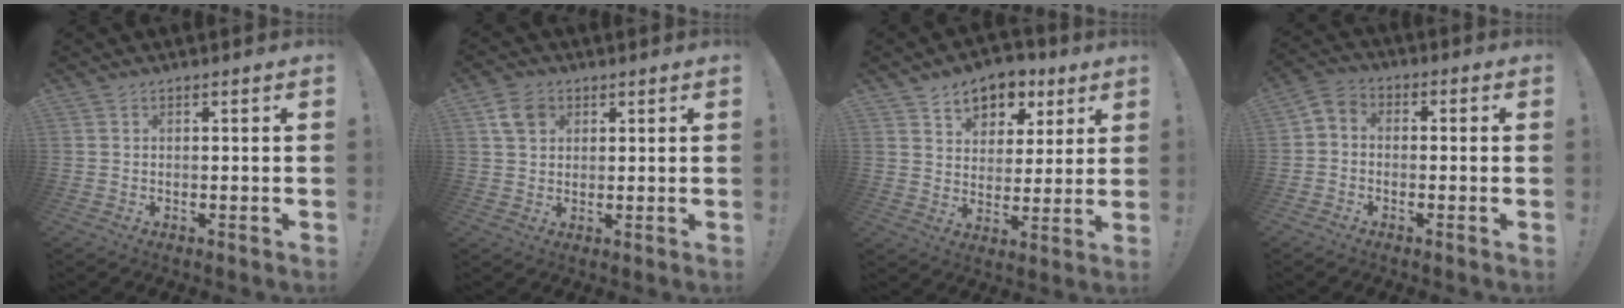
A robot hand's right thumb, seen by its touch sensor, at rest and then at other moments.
{"total": 6.4, "force": [2.9, 4.9, 2.9], "torque": [-0.045, 0.001, 0.057]}
{"total": 9.3, "force": [5.4, 6.9, 3.3], "torque": [-0.040, -0.035, 0.102]}
{"total": 4.0, "force": [-2.9, 2.3, 1.5], "torque": [-0.030, 0.016, -0.055]}